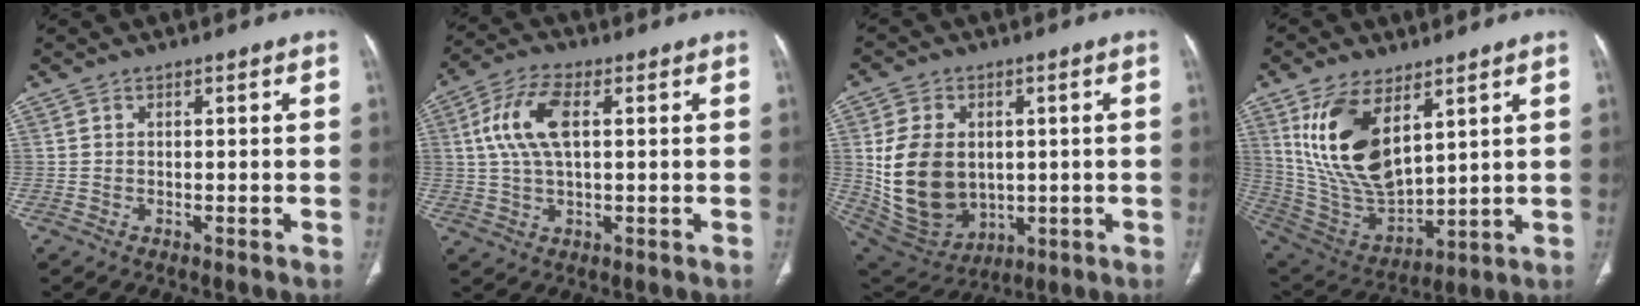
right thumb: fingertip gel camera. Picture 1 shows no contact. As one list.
[{"total": 9.9, "force": [2.0, 4.7, 8.5], "torque": [-0.183, 0.014, 0.037]}, {"total": 16.7, "force": [1.0, 12.4, 11.1], "torque": [-0.183, -0.010, 0.049]}, {"total": 18.3, "force": [7.7, 9.1, 13.9], "torque": [-0.249, -0.032, 0.167]}]